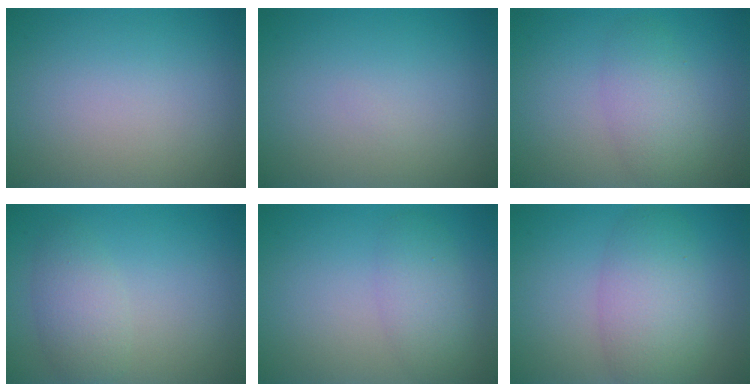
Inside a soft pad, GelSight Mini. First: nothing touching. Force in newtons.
{"total": 0.0}
{"total": 3.2, "press": 3.2, "slide": 0.1}
{"total": 2.9, "press": 2.9, "slide": 0.1}
{"total": 2.8, "press": 2.8, "slide": 0.0}
{"total": 5.2, "press": 5.2, "slide": 0.2}